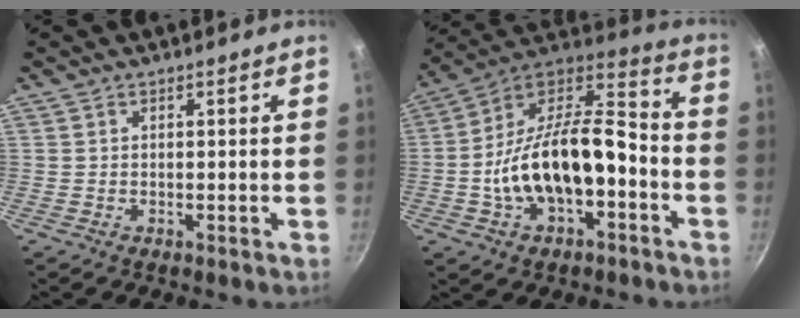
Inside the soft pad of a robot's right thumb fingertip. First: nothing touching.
{"total": 20.7, "force": [-4.9, 10.9, 16.9], "torque": [-0.280, 0.058, -0.094]}